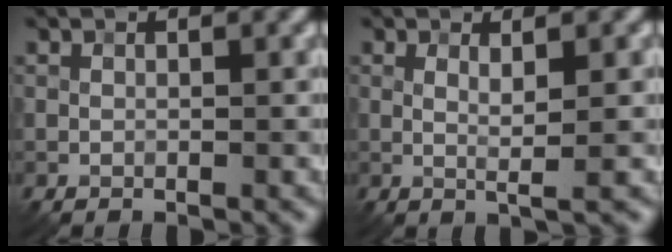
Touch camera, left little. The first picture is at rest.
{"total": 2.4, "force": [0.3, 0.3, 2.3], "torque": [-0.041, -0.003, 0.001]}